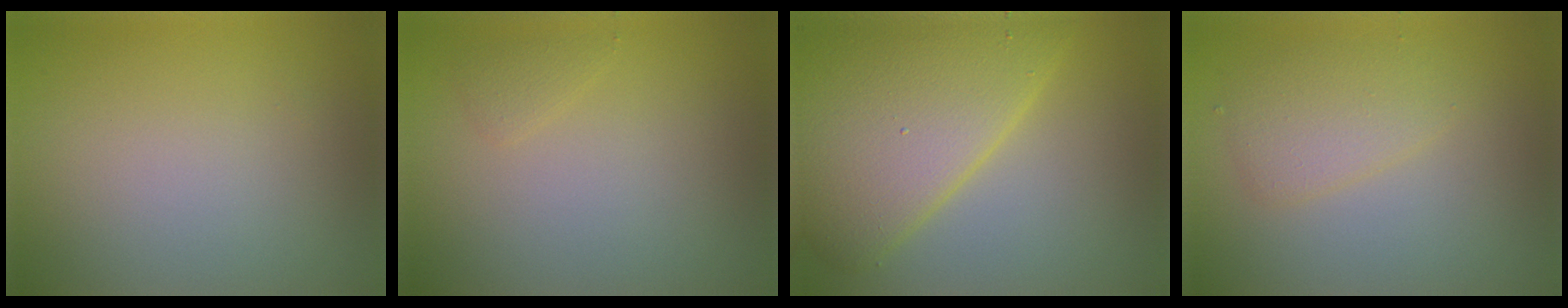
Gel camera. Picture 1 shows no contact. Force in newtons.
{"total": 0.8, "press": 0.8, "slide": 0.0}
{"total": 9.4, "press": 9.4, "slide": 0.2}
{"total": 2.6, "press": 2.6, "slide": 0.0}